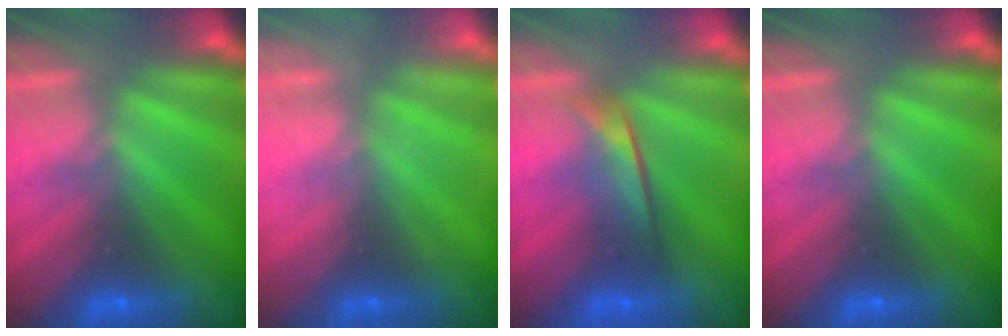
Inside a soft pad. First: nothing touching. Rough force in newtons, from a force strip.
{"total": 2.1}
{"total": 2.0}
{"total": 0.0}